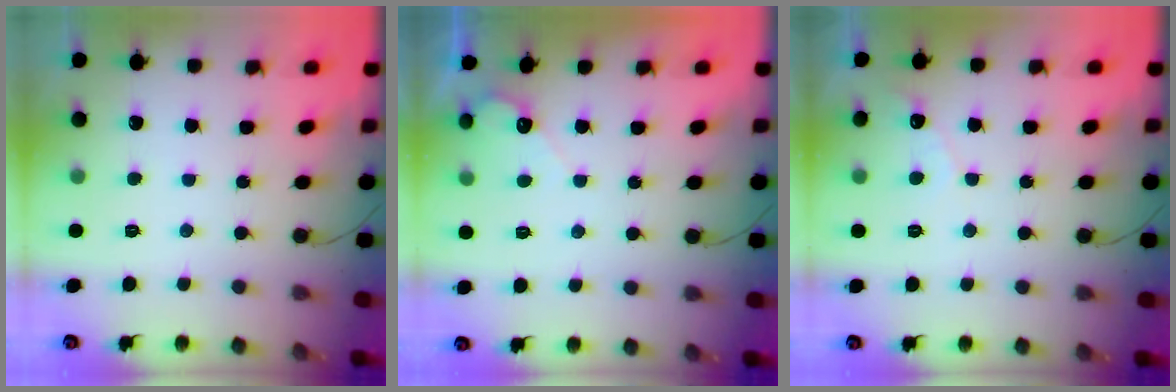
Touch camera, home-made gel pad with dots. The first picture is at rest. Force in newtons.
{"total": 3.3, "press": 3.3, "slide": 0.2}
{"total": 3.1, "press": 3.1, "slide": 0.1}